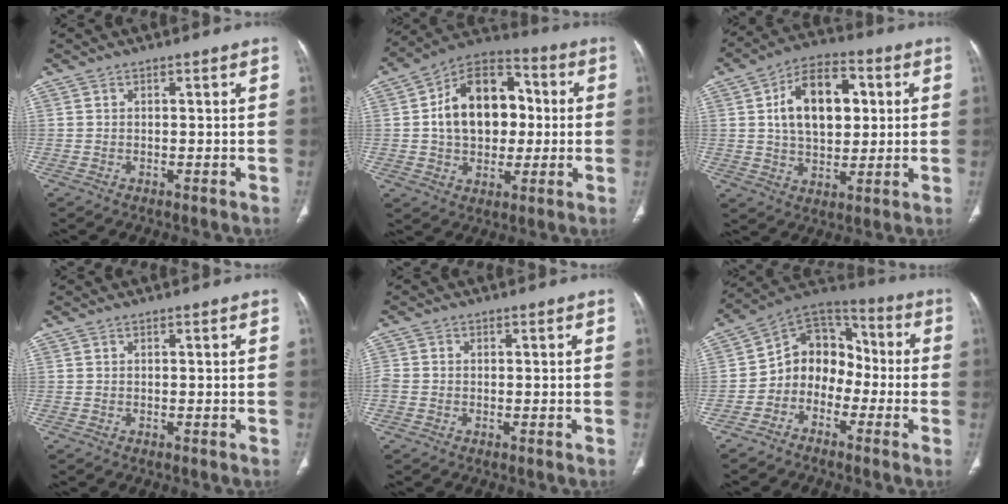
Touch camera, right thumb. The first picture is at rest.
{"total": 18.0, "force": [1.4, 12.6, 12.7], "torque": [-0.161, 0.027, 0.019]}
{"total": 15.4, "force": [3.1, 9.5, 11.6], "torque": [-0.162, 0.008, 0.049]}
{"total": 0.0}
{"total": 2.1, "force": [-0.5, 1.7, 1.1], "torque": [-0.026, 0.006, -0.011]}
{"total": 11.1, "force": [-3.1, 9.0, 5.7], "torque": [-0.058, 0.067, -0.075]}